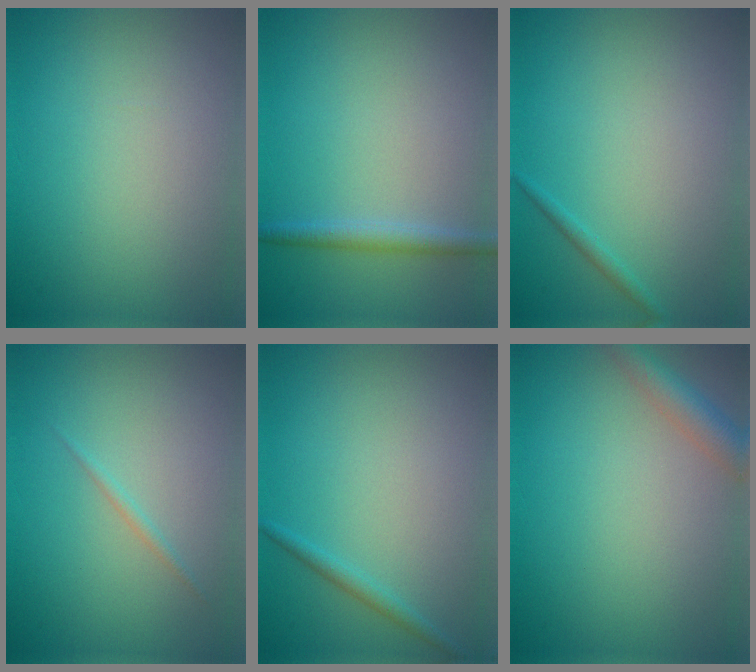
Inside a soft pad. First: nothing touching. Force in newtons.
{"total": 1.8, "press": 1.8, "slide": 0.1}
{"total": 0.8, "press": 0.8, "slide": 0.0}
{"total": 0.6, "press": 0.6, "slide": 0.1}
{"total": 1.2, "press": 1.2, "slide": 0.0}
{"total": 2.9, "press": 2.9, "slide": 0.2}